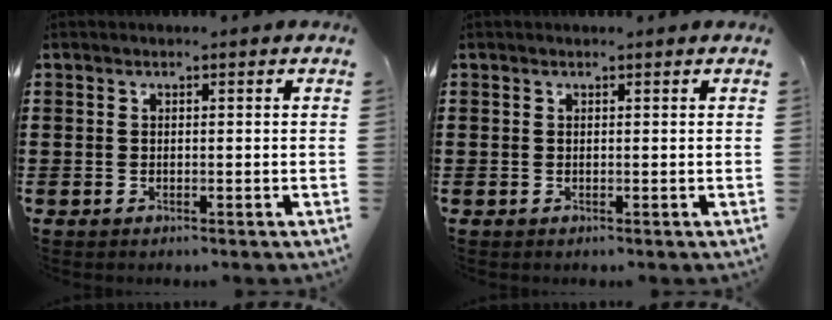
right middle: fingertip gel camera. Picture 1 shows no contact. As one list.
[{"total": 0.0}]